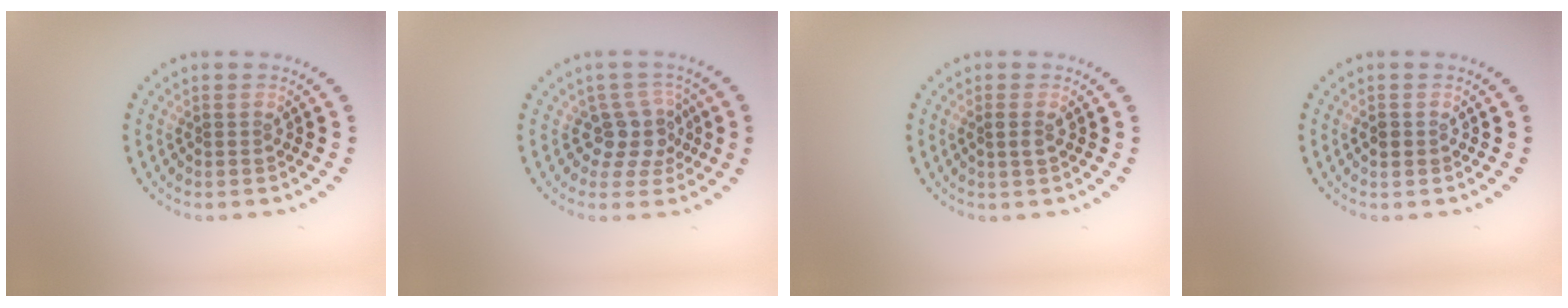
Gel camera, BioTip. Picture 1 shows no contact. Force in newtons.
{"total": 2.9, "press": 2.3, "slide": 1.8}
{"total": 0.8, "press": 0.8, "slide": 0.2}
{"total": 1.2, "press": 1.2, "slide": 0.1}